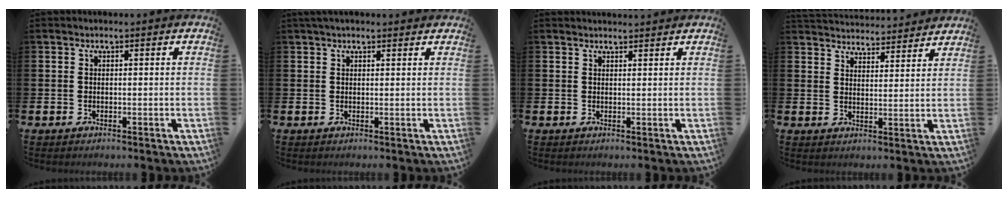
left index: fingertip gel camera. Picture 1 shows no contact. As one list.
[{"total": 1.5, "force": [1.3, 0.4, 0.7], "torque": [-0.005, 0.000, 0.020]}, {"total": 1.2, "force": [1.2, 0.0, 0.0], "torque": [0.007, -0.006, 0.020]}, {"total": 4.6, "force": [4.6, 0.4, -0.1], "torque": [-0.008, -0.033, 0.082]}]